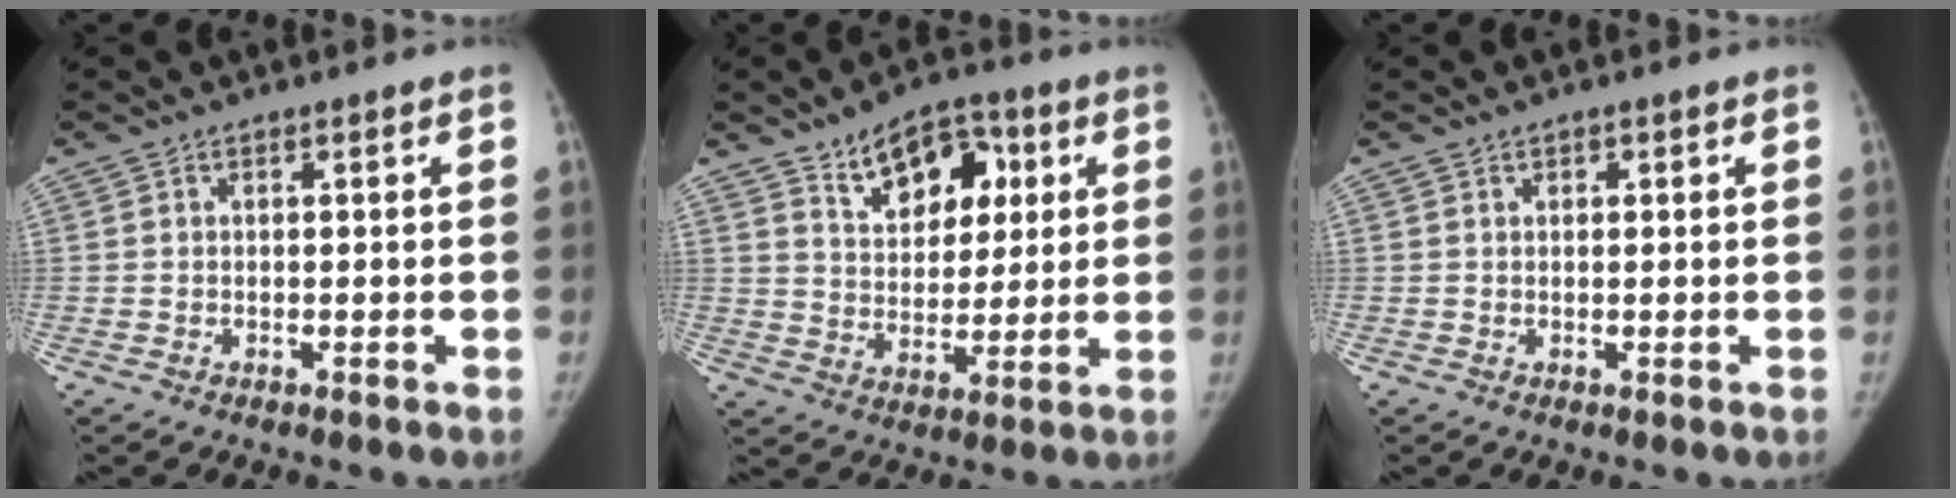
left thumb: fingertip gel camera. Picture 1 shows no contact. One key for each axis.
{"total": 12.6, "fx": 5.9, "fy": 8.0, "fz": 7.8, "tx": -0.067, "ty": -0.024, "tz": 0.096}
{"total": 0.6, "fx": 0.3, "fy": 0.5, "fz": 0.1, "tx": 0.011, "ty": -0.007, "tz": 0.003}